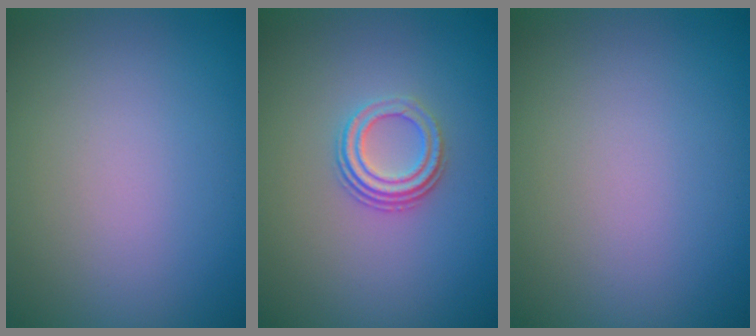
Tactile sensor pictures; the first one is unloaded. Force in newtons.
{"total": 2.9, "press": 2.2, "slide": 1.9}
{"total": 0.0}